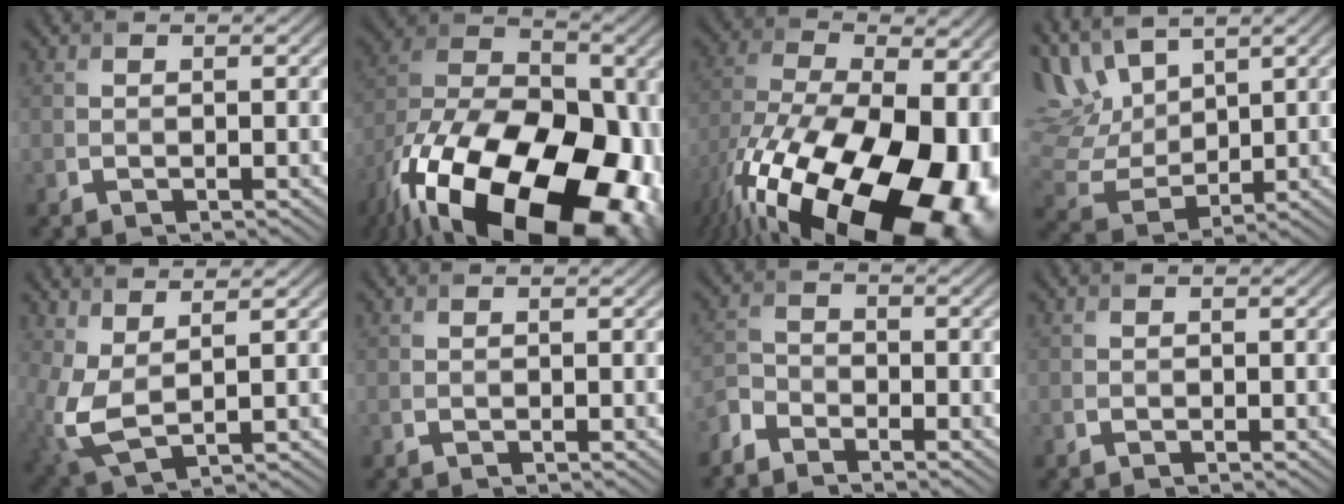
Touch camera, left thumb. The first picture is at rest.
{"total": 25.2, "force": [-14.2, 13.6, 15.7], "torque": [-0.283, -0.065, -0.205]}
{"total": 24.2, "force": [-12.3, 12.0, 17.1], "torque": [-0.293, -0.081, -0.167]}
{"total": 10.7, "force": [5.6, 6.0, 6.9], "torque": [-0.189, 0.020, 0.104]}
{"total": 6.3, "force": [1.9, 3.0, 5.1], "torque": [-0.140, -0.007, 0.039]}
{"total": 0.0}
{"total": 3.6, "force": [-3.3, 1.3, 0.9], "torque": [-0.021, -0.006, -0.081]}
{"total": 0.0}